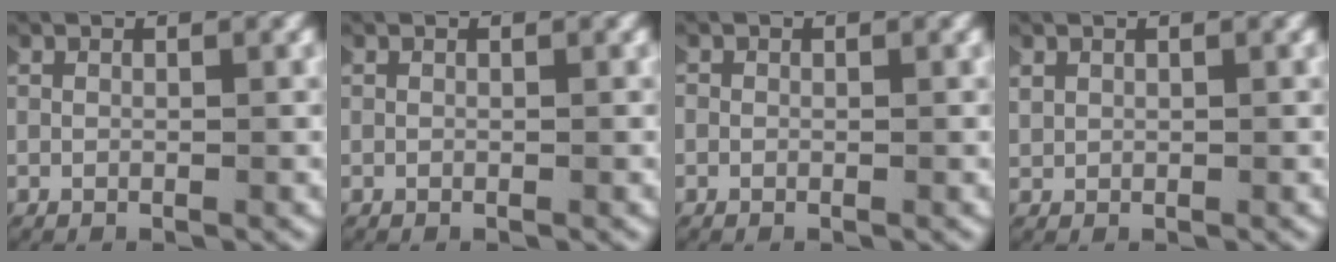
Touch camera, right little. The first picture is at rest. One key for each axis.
{"total": 0.0}
{"total": 0.9, "fx": -0.3, "fy": 0.8, "fz": 0.0, "tx": -0.005, "ty": 0.001, "tz": -0.010}
{"total": 1.0, "fx": 0.4, "fy": 0.8, "fz": 0.4, "tx": -0.017, "ty": 0.001, "tz": 0.011}